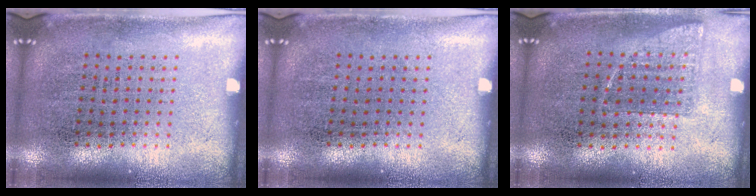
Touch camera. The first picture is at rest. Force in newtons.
{"total": 0.0}
{"total": 0.7, "press": 0.7, "slide": 0.3}